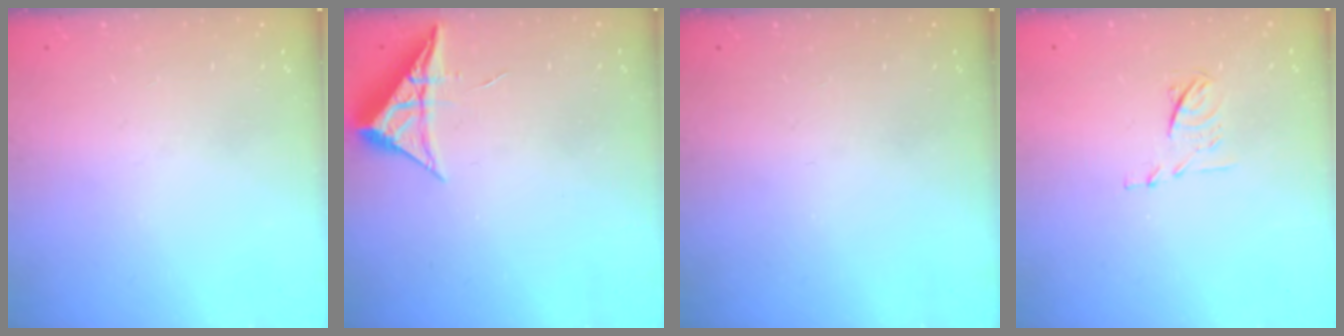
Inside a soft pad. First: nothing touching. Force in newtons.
{"total": 6.6, "press": 6.6, "slide": 0.2}
{"total": 0.0}
{"total": 6.6, "press": 6.6, "slide": 0.9}